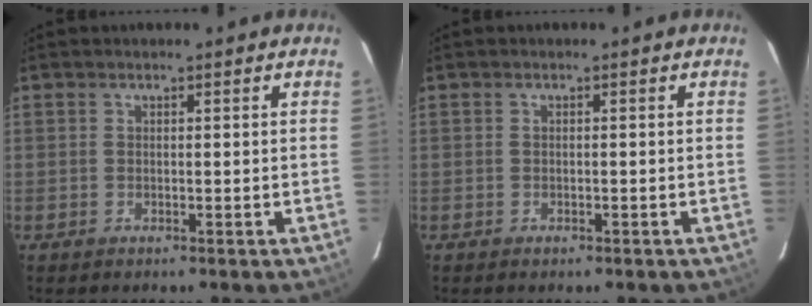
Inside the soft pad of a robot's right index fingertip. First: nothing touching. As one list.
[{"total": 0.9, "force": [-0.6, 0.4, 0.3], "torque": [-0.005, 0.000, -0.010]}]